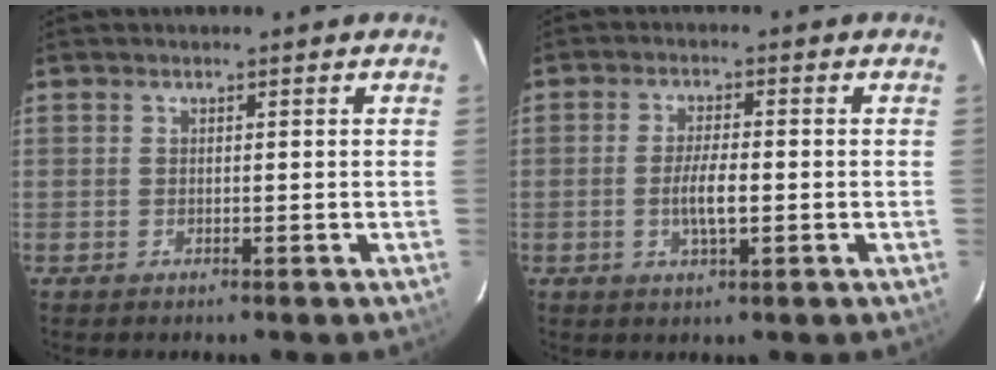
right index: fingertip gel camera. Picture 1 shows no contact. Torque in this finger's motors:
{"motor_torque": [0.74, -0.24, 0.55, 0.13]}